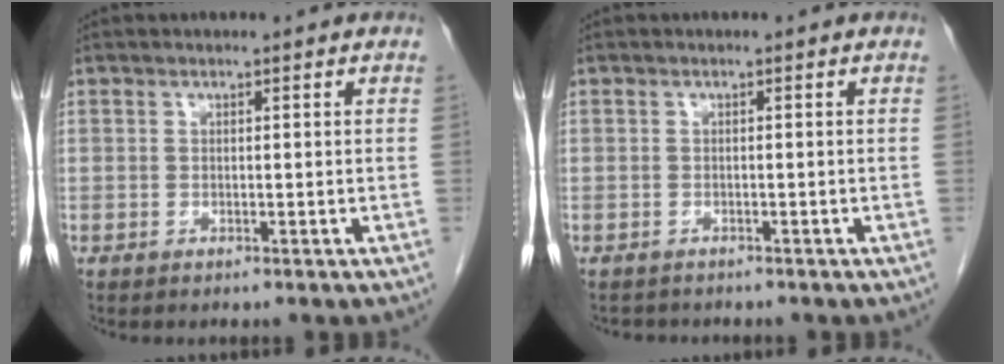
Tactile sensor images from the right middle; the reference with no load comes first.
{"total": 2.0, "force": [-1.8, 0.8, 0.2], "torque": [-0.011, -0.004, -0.026]}